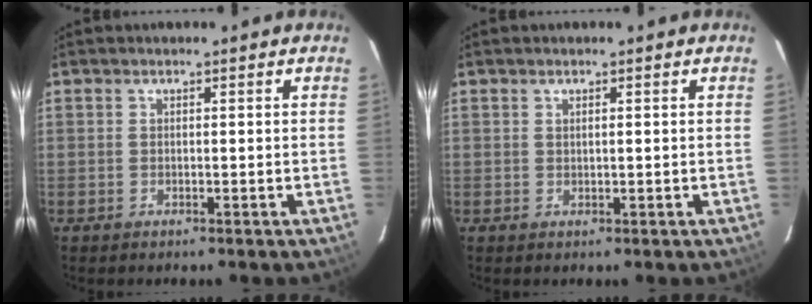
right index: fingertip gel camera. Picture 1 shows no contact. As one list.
[{"total": 0.7, "force": [0.3, 0.1, 0.6], "torque": [-0.012, 0.003, 0.006]}]